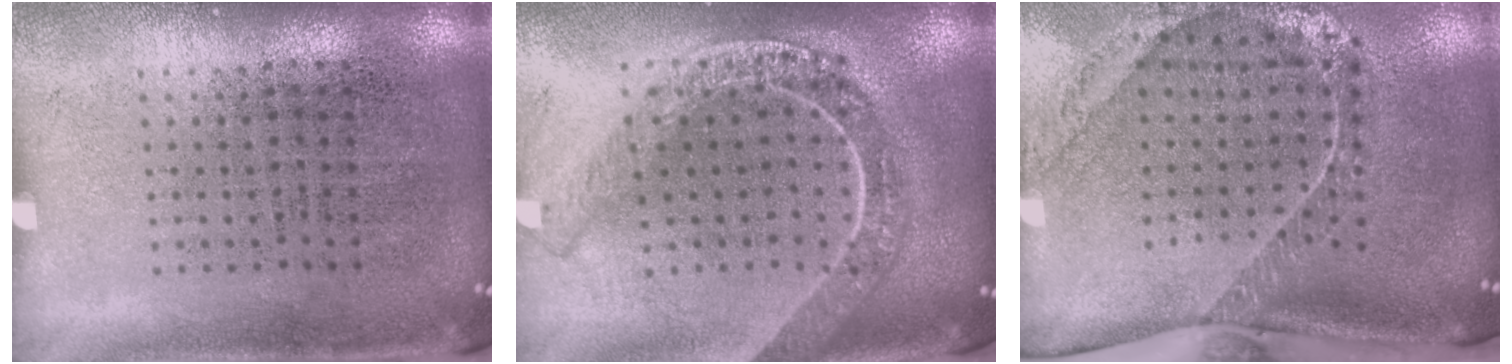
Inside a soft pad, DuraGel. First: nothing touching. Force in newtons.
{"total": 2.2, "press": 1.9, "slide": 1.2}
{"total": 2.4, "press": 1.7, "slide": 1.7}